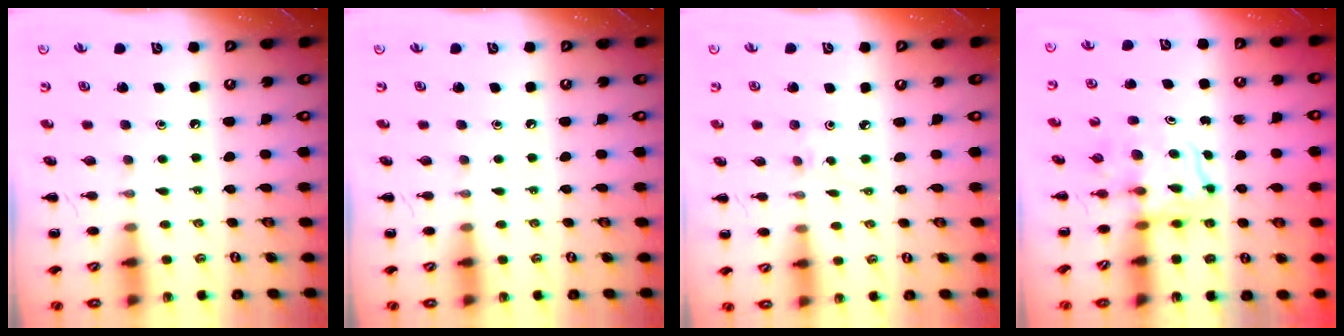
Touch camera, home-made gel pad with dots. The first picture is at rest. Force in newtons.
{"total": 0.0}
{"total": 2.1, "press": 2.0, "slide": 0.7}
{"total": 3.4, "press": 3.4, "slide": 0.4}